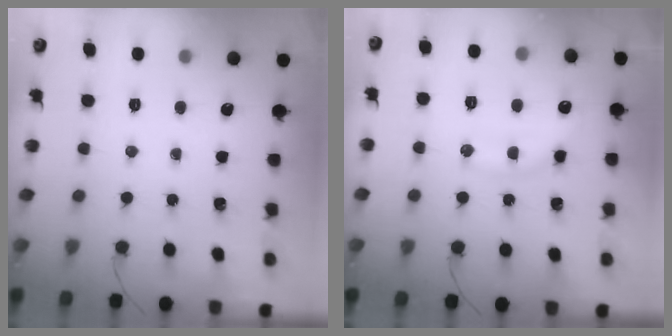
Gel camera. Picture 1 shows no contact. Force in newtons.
{"total": 12.1, "press": 12.1, "slide": 0.6}